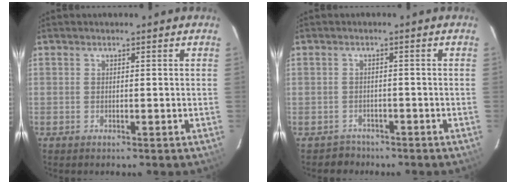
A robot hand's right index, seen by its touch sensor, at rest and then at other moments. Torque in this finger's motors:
{"motor_torque": [-0.13, -0.01, -0.21, -0.16]}